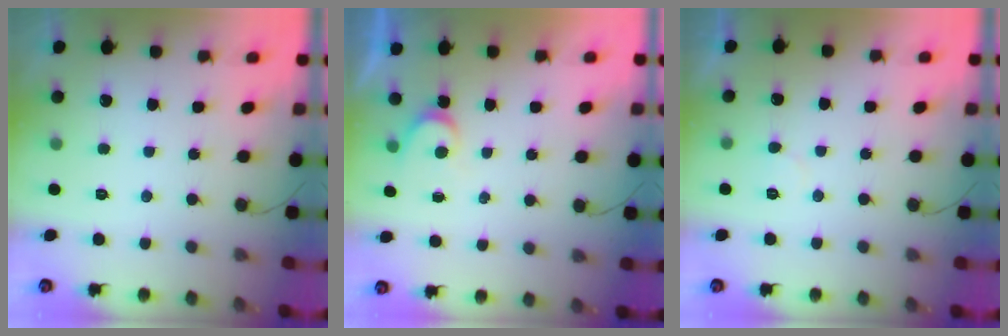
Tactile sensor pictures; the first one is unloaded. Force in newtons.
{"total": 3.6, "press": 3.6, "slide": 0.4}
{"total": 4.7, "press": 4.7, "slide": 0.2}